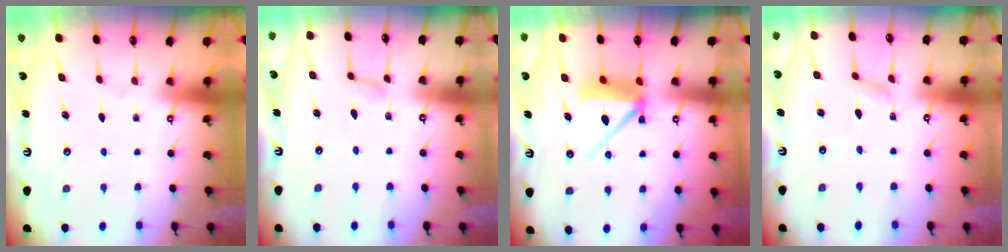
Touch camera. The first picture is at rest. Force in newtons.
{"total": 4.1, "press": 4.1, "slide": 0.4}
{"total": 9.0, "press": 8.9, "slide": 0.9}
{"total": 2.7, "press": 2.7, "slide": 0.1}